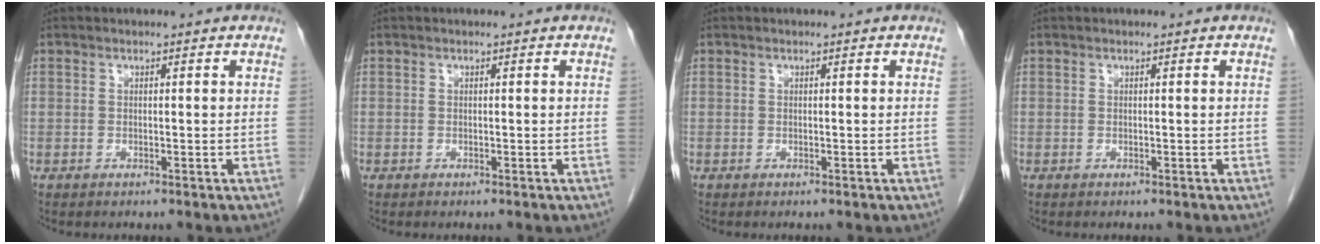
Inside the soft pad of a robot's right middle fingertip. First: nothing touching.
{"total": 0.0}
{"total": 0.0}
{"total": 0.0}